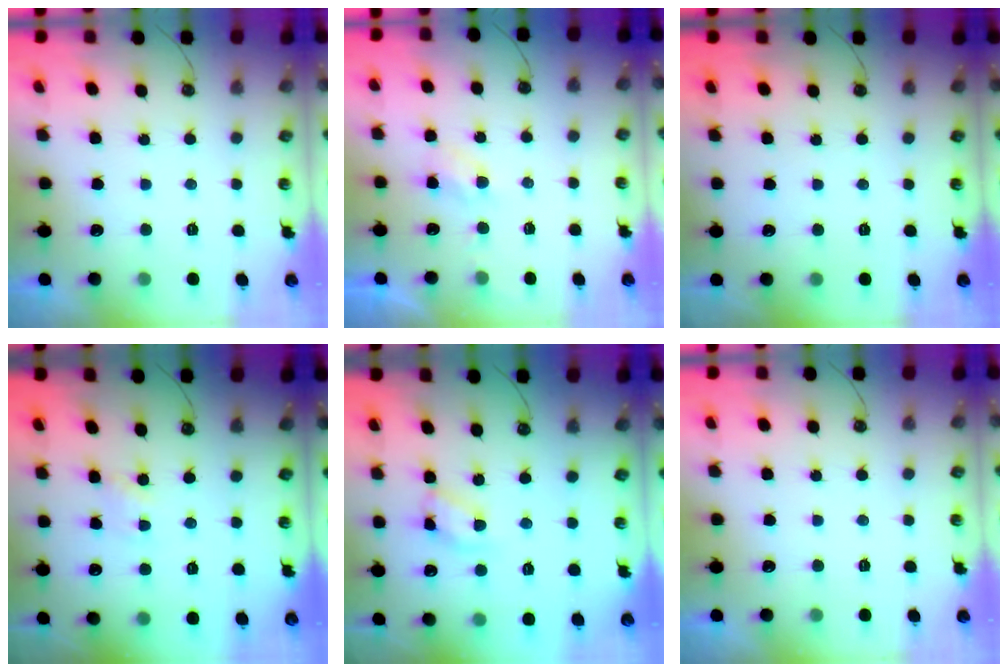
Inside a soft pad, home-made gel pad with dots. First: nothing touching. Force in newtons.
{"total": 3.8, "press": 3.7, "slide": 0.6}
{"total": 0.0}
{"total": 1.8, "press": 1.7, "slide": 0.3}
{"total": 11.6, "press": 11.6, "slide": 0.7}
{"total": 0.0}